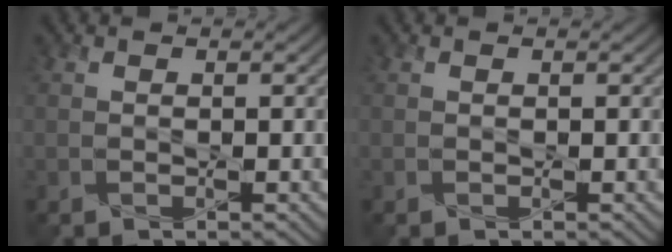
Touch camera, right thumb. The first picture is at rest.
{"total": 0.0}